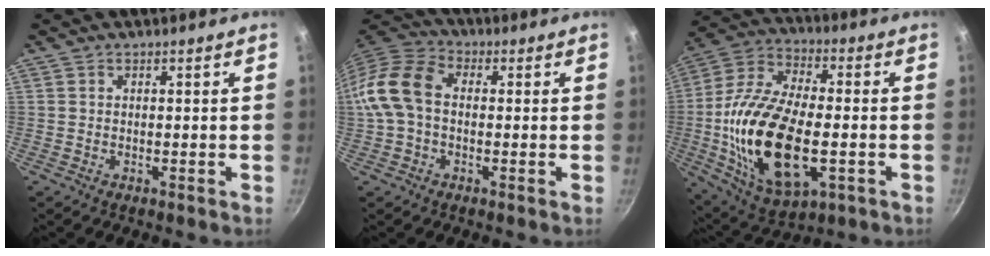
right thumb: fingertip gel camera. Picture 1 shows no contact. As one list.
[{"total": 11.2, "force": [0.0, 7.8, 8.0], "torque": [-0.142, 0.031, -0.021]}, {"total": 24.4, "force": [-3.9, 12.2, 20.7], "torque": [-0.402, 0.018, -0.069]}]